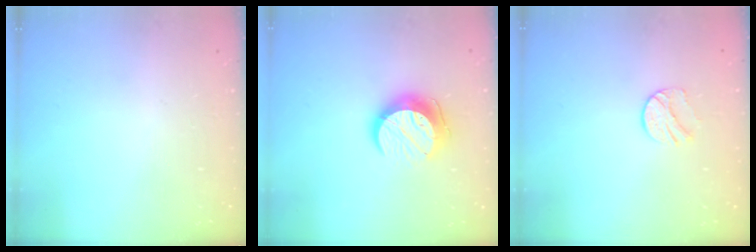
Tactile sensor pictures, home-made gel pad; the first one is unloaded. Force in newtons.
{"total": 11.5, "press": 11.5, "slide": 0.9}
{"total": 7.3, "press": 7.2, "slide": 0.7}